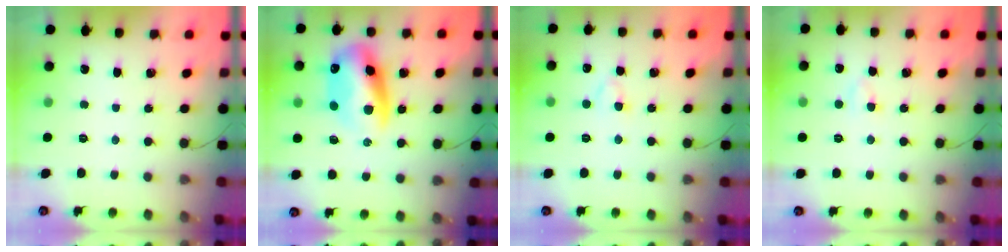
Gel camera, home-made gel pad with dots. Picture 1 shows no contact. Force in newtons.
{"total": 12.9, "press": 12.5, "slide": 3.3}
{"total": 2.7, "press": 2.4, "slide": 1.2}
{"total": 2.2, "press": 2.0, "slide": 0.8}